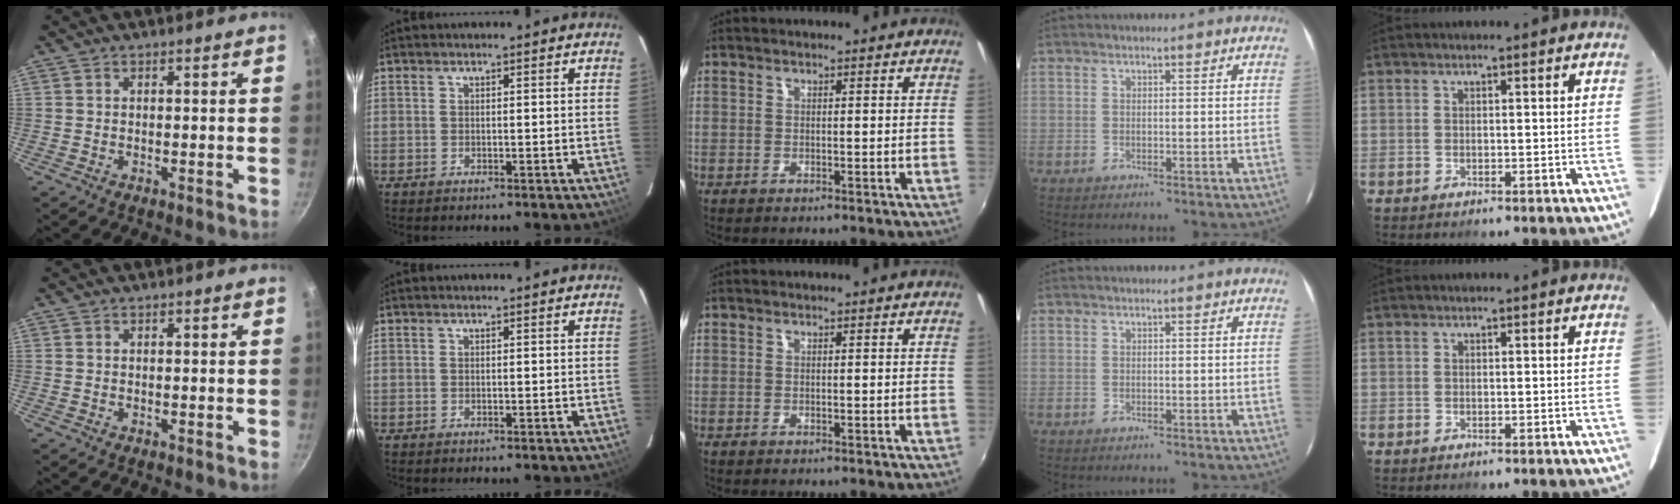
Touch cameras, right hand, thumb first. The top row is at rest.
{}